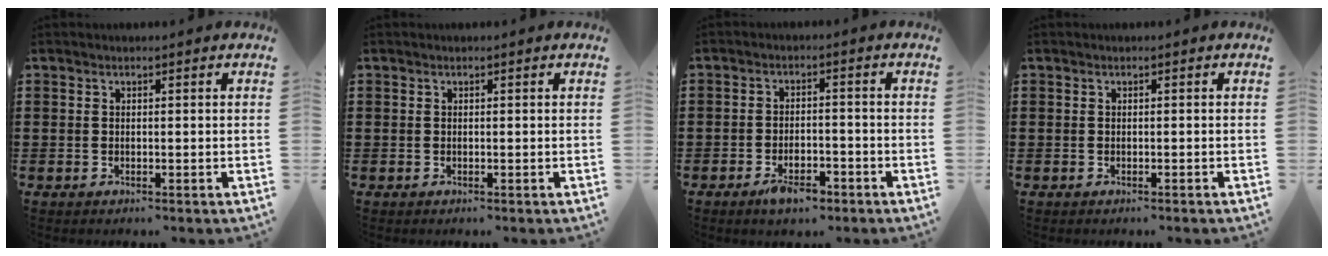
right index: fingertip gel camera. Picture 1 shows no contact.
{"total": 0.0}
{"total": 3.7, "force": [-2.6, 1.5, 2.2], "torque": [-0.041, 0.007, -0.048]}
{"total": 0.0}